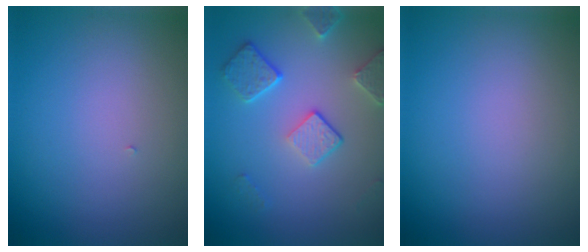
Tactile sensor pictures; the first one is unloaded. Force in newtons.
{"total": 4.0, "press": 3.2, "slide": 2.5}
{"total": 0.0}